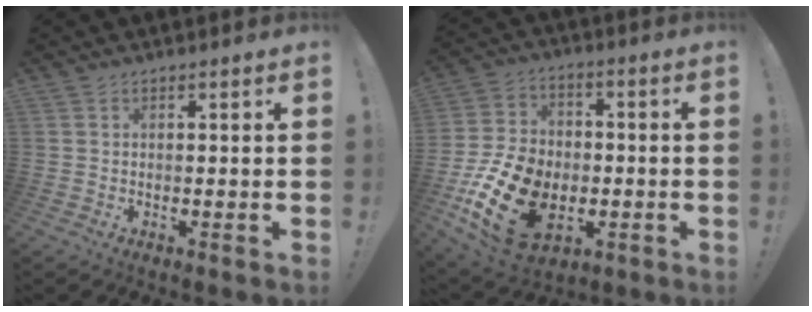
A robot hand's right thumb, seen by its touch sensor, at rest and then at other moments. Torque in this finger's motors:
{"motor_torque": [0.19, 0.86, 1.55, -1.23, 0.51]}